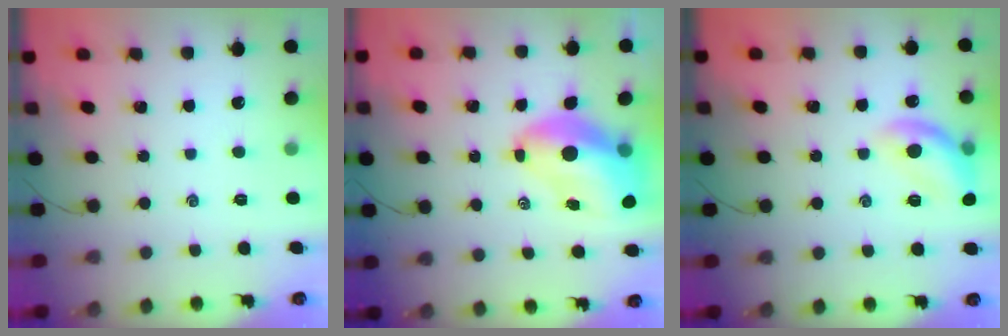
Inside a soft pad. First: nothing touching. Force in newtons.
{"total": 12.3, "press": 11.7, "slide": 3.8}
{"total": 12.5, "press": 12.4, "slide": 1.7}